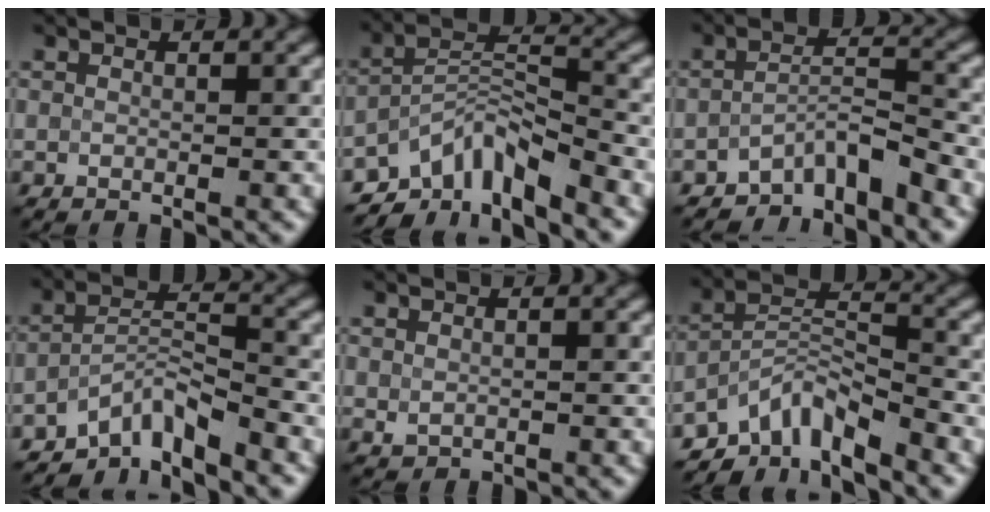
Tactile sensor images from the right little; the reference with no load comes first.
{"total": 6.5, "force": [-4.8, 2.3, 3.7], "torque": [-0.053, 0.002, -0.095]}
{"total": 4.1, "force": [-3.5, 0.9, 1.9], "torque": [-0.025, 0.012, -0.068]}
{"total": 4.6, "force": [-3.8, 1.1, 2.4], "torque": [-0.035, 0.006, -0.075]}
{"total": 0.6, "force": [0.2, 0.4, 0.3], "torque": [-0.008, -0.004, 0.010]}
{"total": 5.5, "force": [-4.4, 1.7, 2.8], "torque": [-0.039, 0.004, -0.089]}